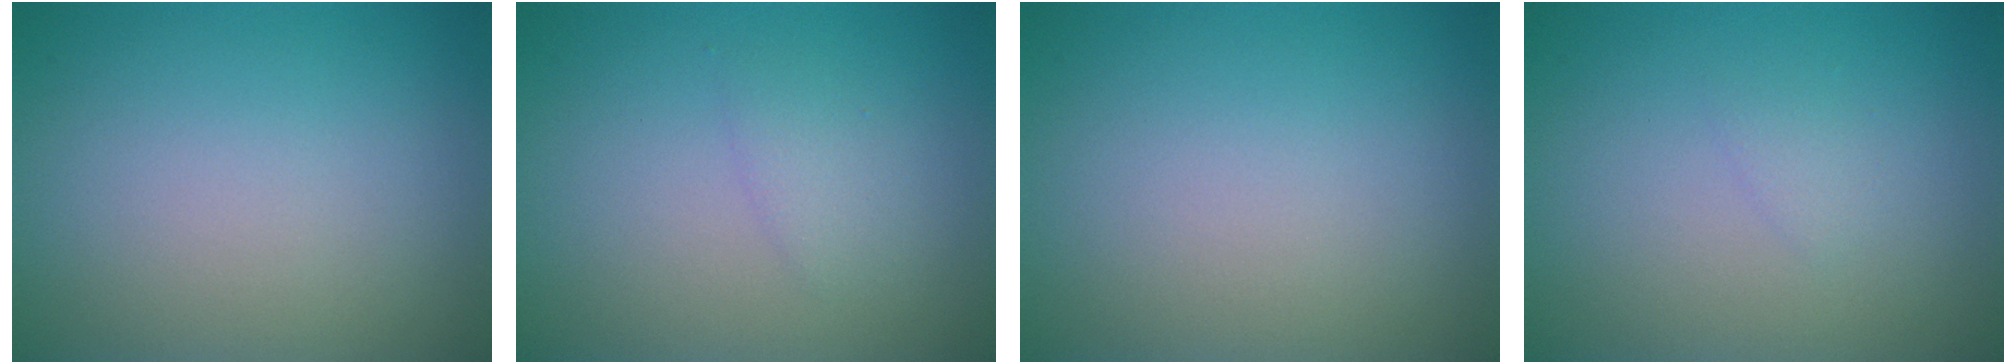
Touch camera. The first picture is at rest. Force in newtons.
{"total": 1.2, "press": 1.2, "slide": 0.1}
{"total": 0.0}
{"total": 0.7, "press": 0.7, "slide": 0.1}